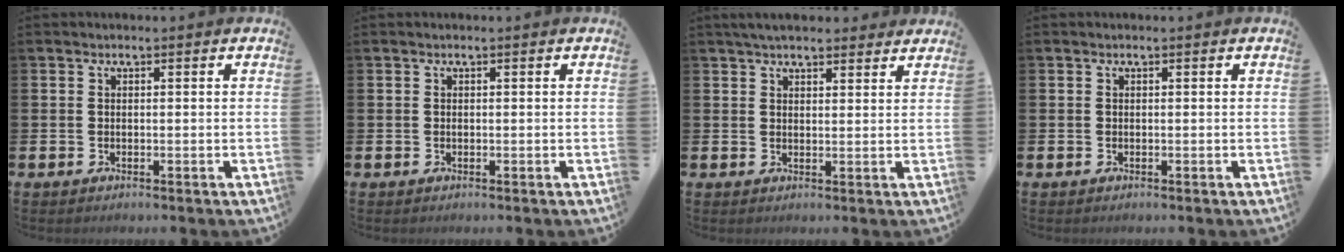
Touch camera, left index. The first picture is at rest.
{"total": 0.0}
{"total": 3.7, "force": [3.5, 0.9, 0.9], "torque": [-0.023, -0.007, 0.064]}
{"total": 0.0}